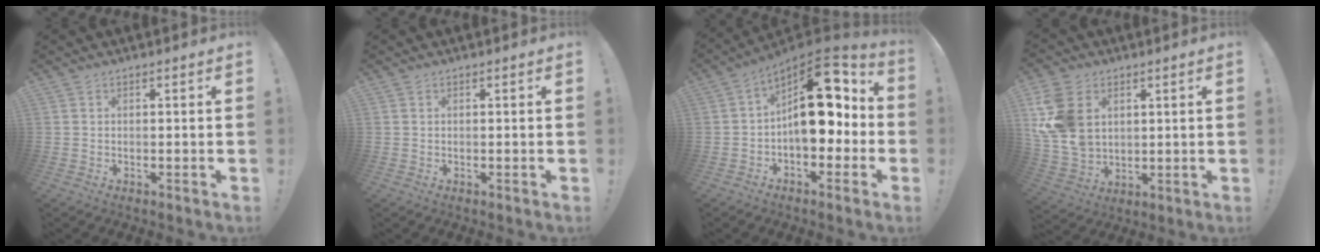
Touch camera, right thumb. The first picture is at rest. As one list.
[{"total": 0.0}, {"total": 18.0, "force": [2.1, 10.0, 14.8], "torque": [-0.198, 0.003, 0.043]}, {"total": 15.7, "force": [4.7, 11.6, 9.5], "torque": [-0.198, -0.020, 0.094]}]